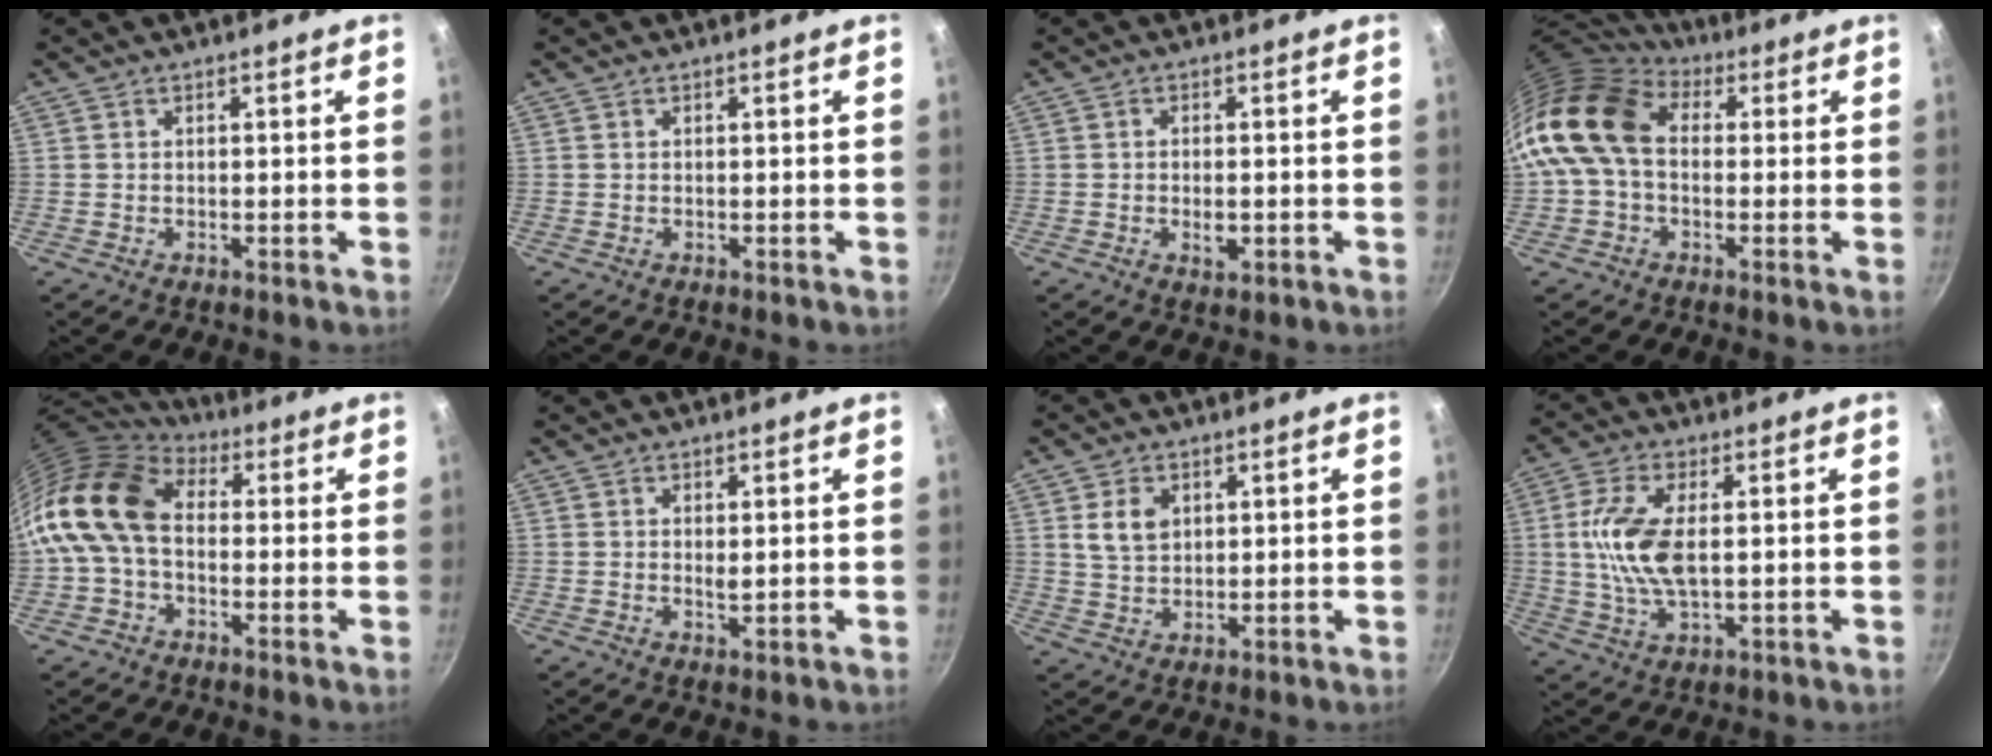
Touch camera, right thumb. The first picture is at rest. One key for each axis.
{"total": 0.0}
{"total": 2.9, "fx": -0.7, "fy": 1.5, "fz": 2.3, "tx": -0.043, "ty": 0.001, "tz": -0.012}
{"total": 14.6, "fx": 1.1, "fy": 10.6, "fz": 10.0, "tx": -0.171, "ty": 0.025, "tz": -0.001}
{"total": 15.6, "fx": 0.0, "fy": 11.0, "fz": 11.2, "tx": -0.201, "ty": 0.031, "tz": -0.018}
{"total": 1.3, "fx": 0.3, "fy": 0.5, "fz": 1.2, "tx": -0.021, "ty": -0.003, "tz": 0.005}
{"total": 5.5, "fx": 1.8, "fy": 4.0, "fz": 3.4, "tx": -0.050, "ty": -0.006, "tz": 0.037}
{"total": 10.9, "fx": 1.0, "fy": 5.0, "fz": 9.6, "tx": -0.198, "ty": 0.001, "tz": 0.017}